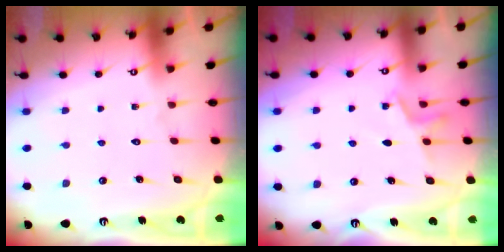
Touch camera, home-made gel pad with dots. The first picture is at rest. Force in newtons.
{"total": 6.2, "press": 5.9, "slide": 2.0}